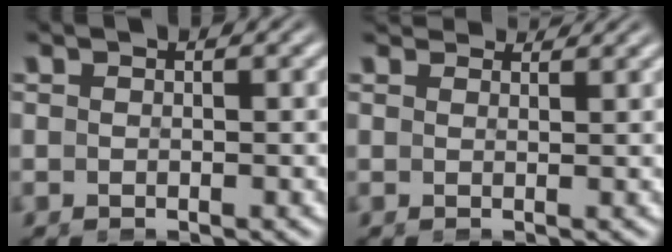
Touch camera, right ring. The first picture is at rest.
{"total": 2.6, "force": [2.5, -0.3, 0.4], "torque": [0.004, 0.006, 0.043]}